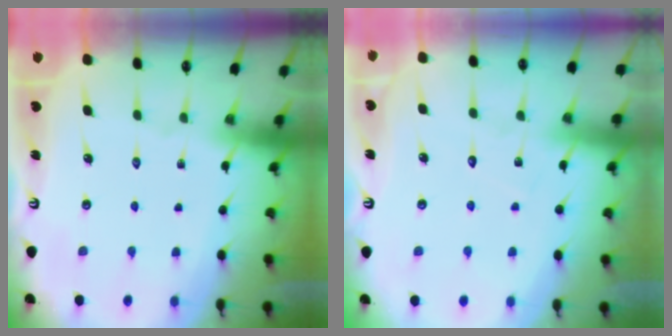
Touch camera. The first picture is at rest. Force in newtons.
{"total": 4.3, "press": 4.3, "slide": 0.3}